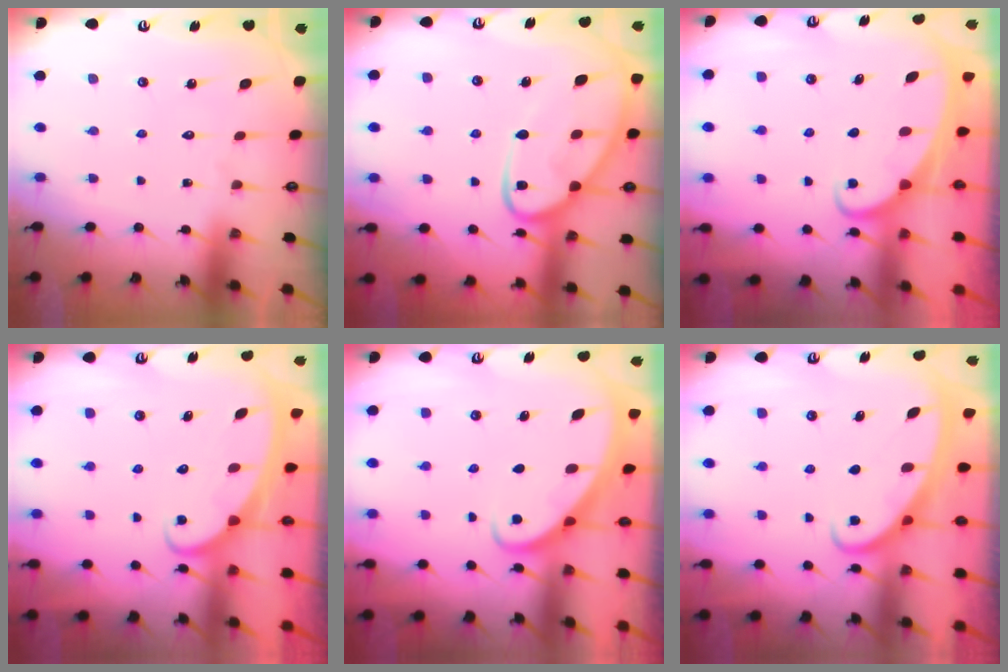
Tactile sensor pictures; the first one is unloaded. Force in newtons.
{"total": 13.6, "press": 13.5, "slide": 1.3}
{"total": 2.0, "press": 2.0, "slide": 0.1}
{"total": 2.4, "press": 2.4, "slide": 0.3}
{"total": 2.9, "press": 2.9, "slide": 0.2}
{"total": 2.7, "press": 2.7, "slide": 0.4}